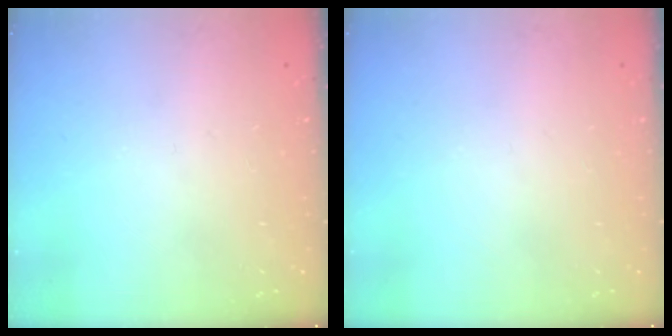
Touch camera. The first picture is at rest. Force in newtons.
{"total": 0.0}